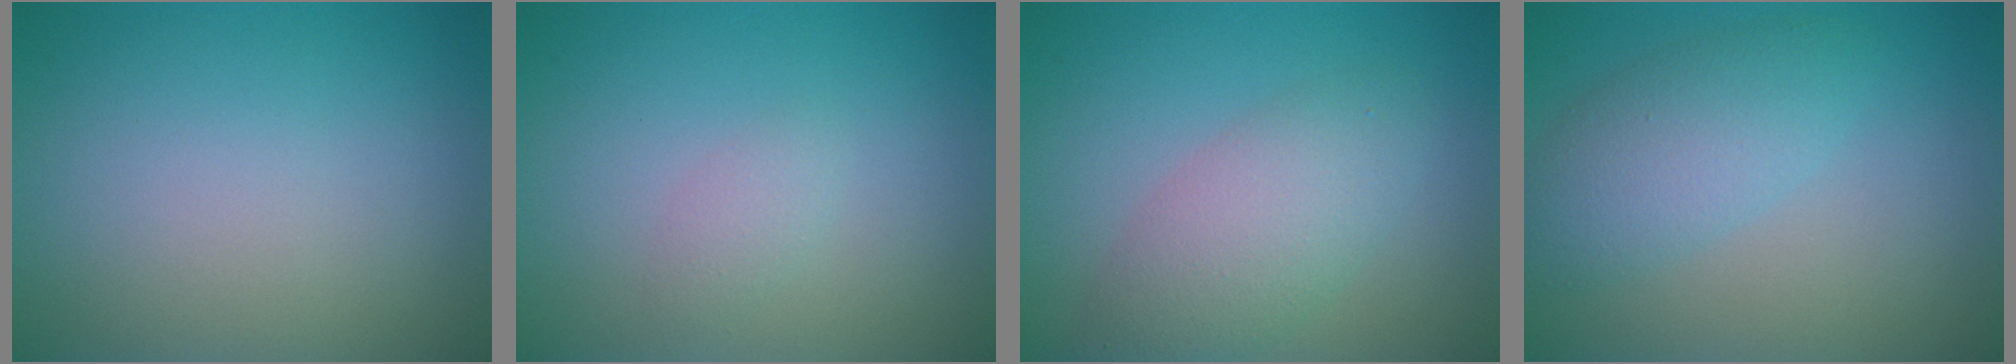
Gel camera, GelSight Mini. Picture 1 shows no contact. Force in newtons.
{"total": 1.2, "press": 1.2, "slide": 0.1}
{"total": 4.3, "press": 4.3, "slide": 0.1}
{"total": 3.9, "press": 3.9, "slide": 0.2}